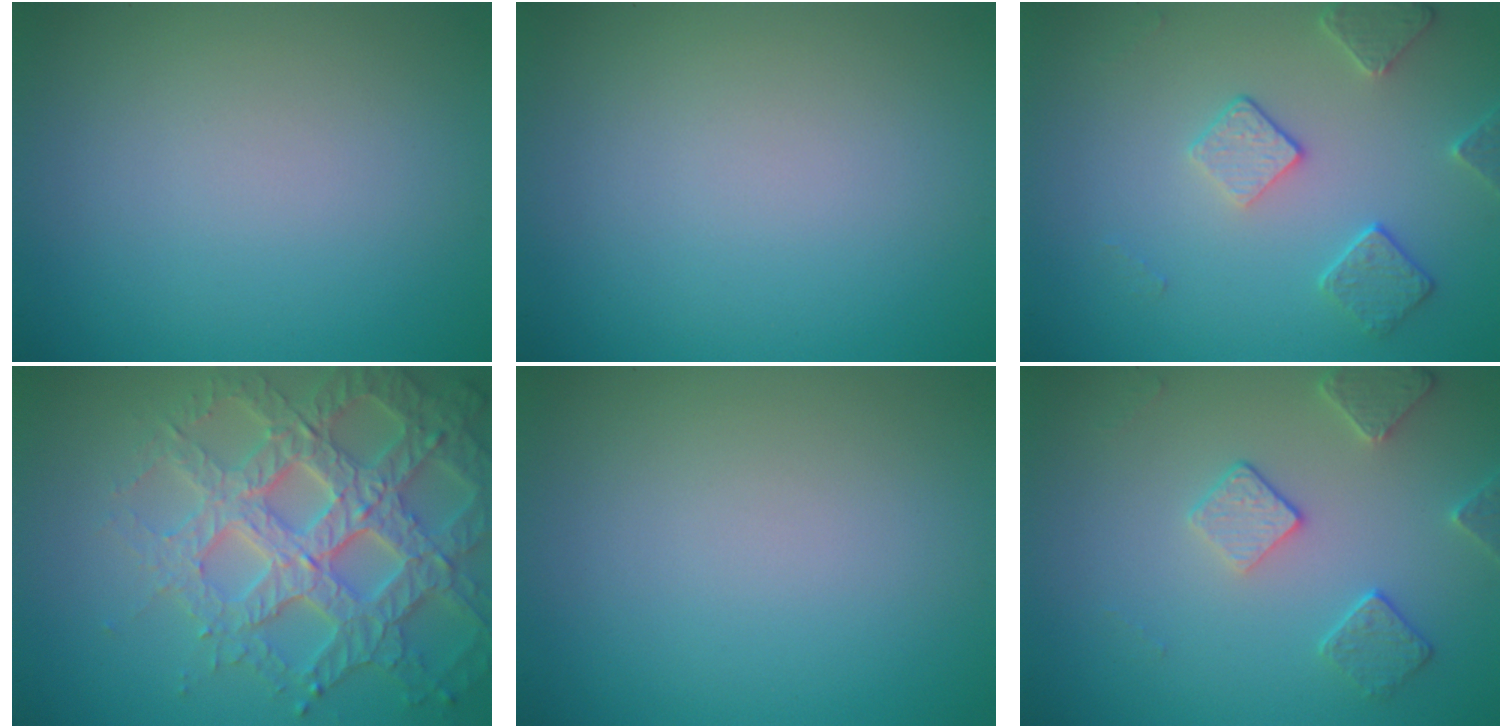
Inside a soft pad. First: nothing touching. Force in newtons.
{"total": 0.0}
{"total": 3.0, "press": 2.7, "slide": 1.4}
{"total": 6.9, "press": 6.7, "slide": 1.7}
{"total": 0.0}
{"total": 2.9, "press": 2.8, "slide": 0.9}